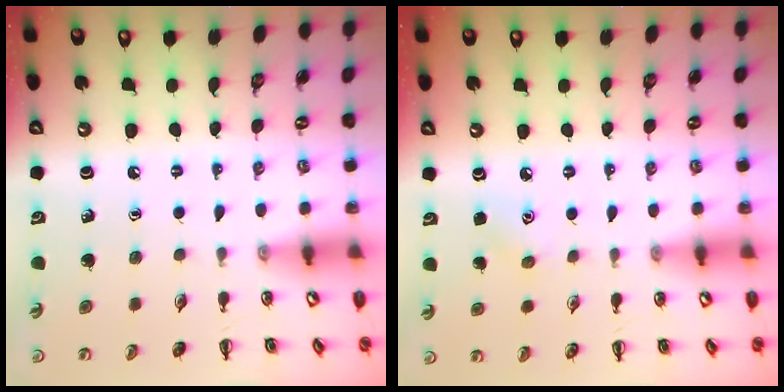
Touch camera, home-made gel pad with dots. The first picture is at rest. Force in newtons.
{"total": 3.9, "press": 3.8, "slide": 0.9}